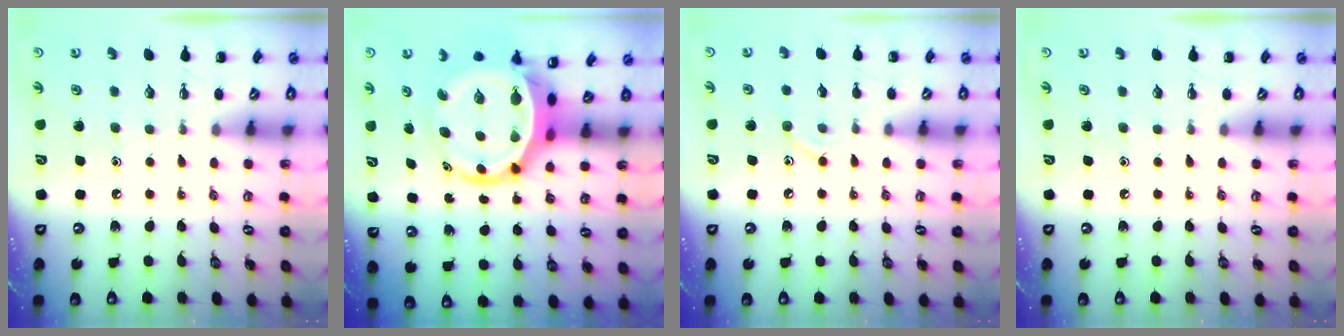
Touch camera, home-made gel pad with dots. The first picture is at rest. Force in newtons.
{"total": 8.9, "press": 8.4, "slide": 2.9}
{"total": 8.3, "press": 7.9, "slide": 2.3}
{"total": 0.0}